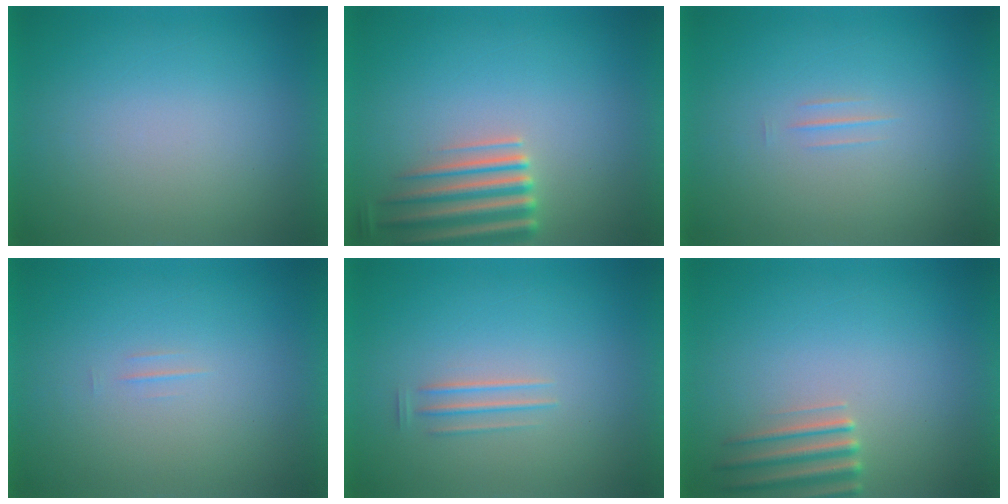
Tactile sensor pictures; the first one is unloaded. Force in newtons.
{"total": 5.5}
{"total": 1.3}
{"total": 1.3}
{"total": 1.5}
{"total": 2.9}